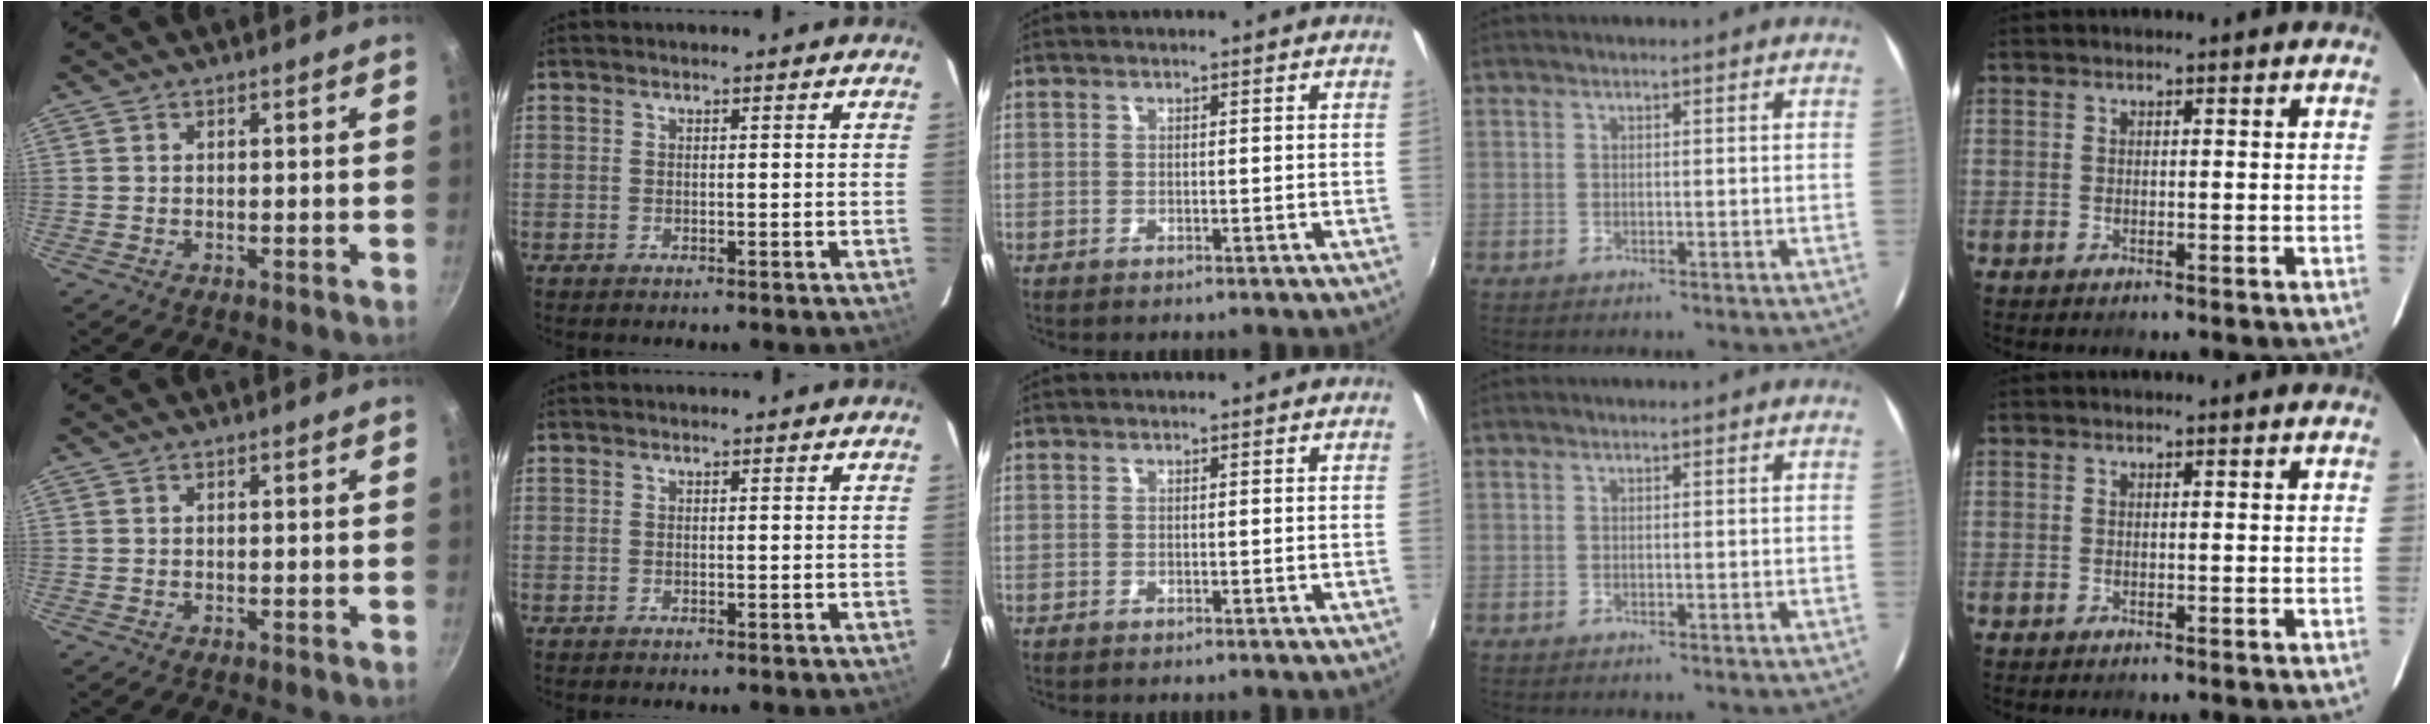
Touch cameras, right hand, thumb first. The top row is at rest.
{}